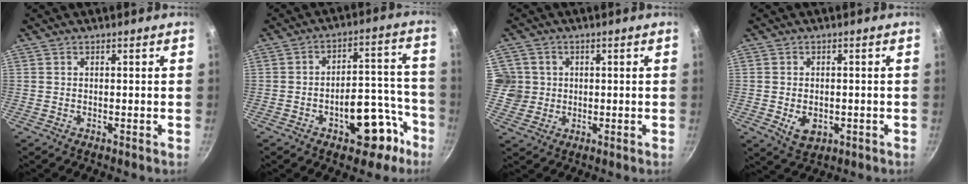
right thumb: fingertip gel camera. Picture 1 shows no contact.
{"total": 14.1, "force": [-6.8, 7.6, 9.7], "torque": [-0.064, 0.071, -0.088]}
{"total": 5.6, "force": [0.7, 5.4, 1.1], "torque": [0.010, 0.004, 0.013]}
{"total": 5.2, "force": [-1.2, 3.5, 3.6], "torque": [-0.048, -0.002, -0.010]}